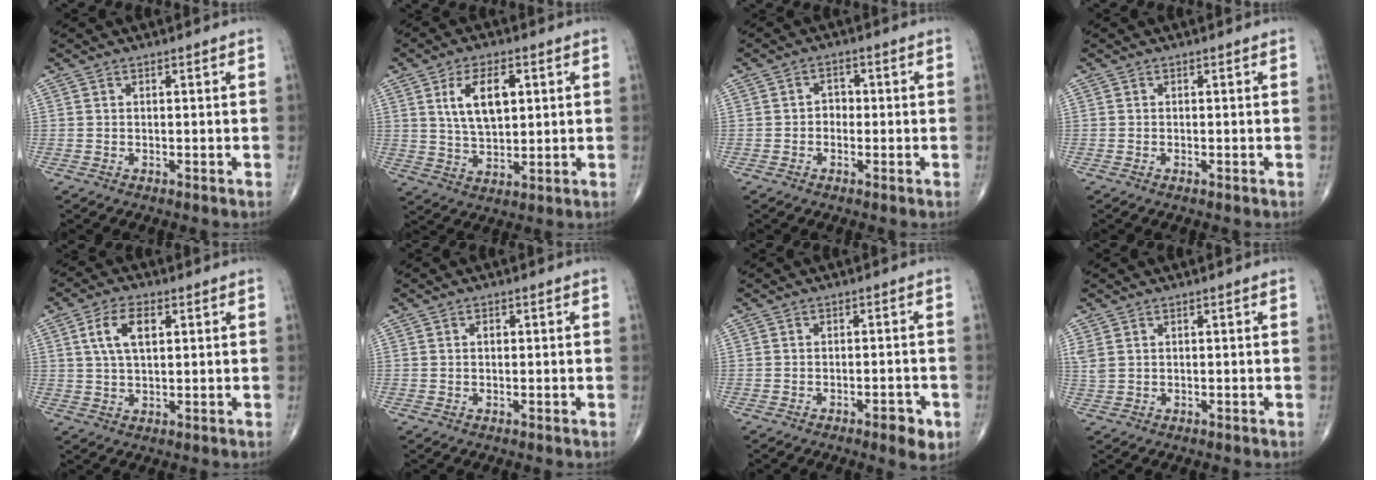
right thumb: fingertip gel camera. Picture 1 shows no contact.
{"total": 9.7, "force": [2.9, 5.0, 7.8], "torque": [-0.128, -0.008, 0.056]}
{"total": 2.5, "force": [-0.4, 2.0, 1.3], "torque": [-0.002, 0.011, -0.014]}
{"total": 0.0}
{"total": 7.0, "force": [2.2, 3.5, 5.7], "torque": [-0.108, 0.002, 0.043]}
{"total": 0.9, "force": [0.2, 0.6, 0.7], "torque": [-0.009, 0.002, 0.002]}
{"total": 4.4, "force": [-2.2, 1.5, 3.5], "torque": [-0.039, 0.006, -0.027]}
{"total": 2.0, "force": [0.9, 1.1, 1.3], "torque": [-0.040, 0.006, 0.026]}